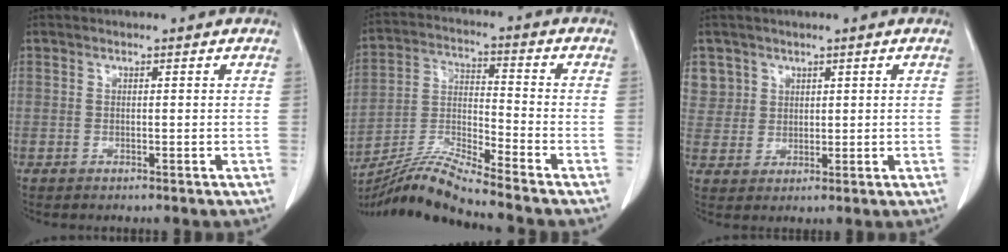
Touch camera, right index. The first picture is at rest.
{"total": 10.2, "force": [-9.3, -2.0, 3.6], "torque": [-0.080, -0.005, -0.176]}
{"total": 5.5, "force": [2.9, 4.6, -0.1], "torque": [0.015, 0.004, 0.061]}